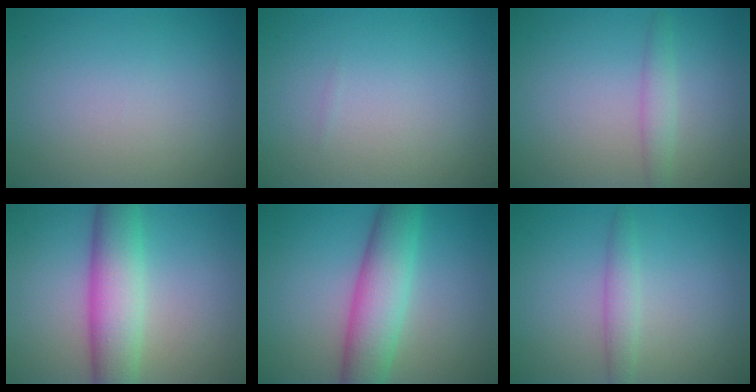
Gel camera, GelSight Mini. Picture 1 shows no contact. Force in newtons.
{"total": 0.0}
{"total": 1.7, "press": 1.6, "slide": 0.2}
{"total": 7.0, "press": 7.0, "slide": 0.1}
{"total": 6.5, "press": 6.5, "slide": 0.1}
{"total": 1.9, "press": 1.9, "slide": 0.2}